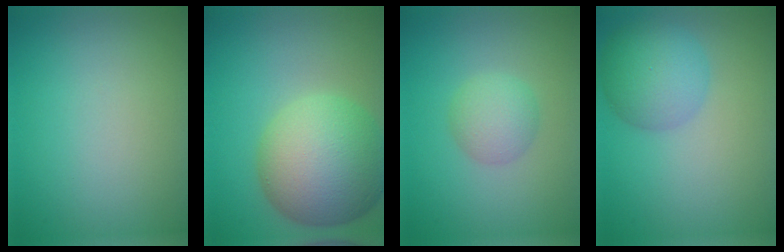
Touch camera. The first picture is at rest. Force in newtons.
{"total": 11.2, "press": 11.1, "slide": 0.4}
{"total": 2.6, "press": 2.6, "slide": 0.0}
{"total": 4.9, "press": 4.9, "slide": 0.1}